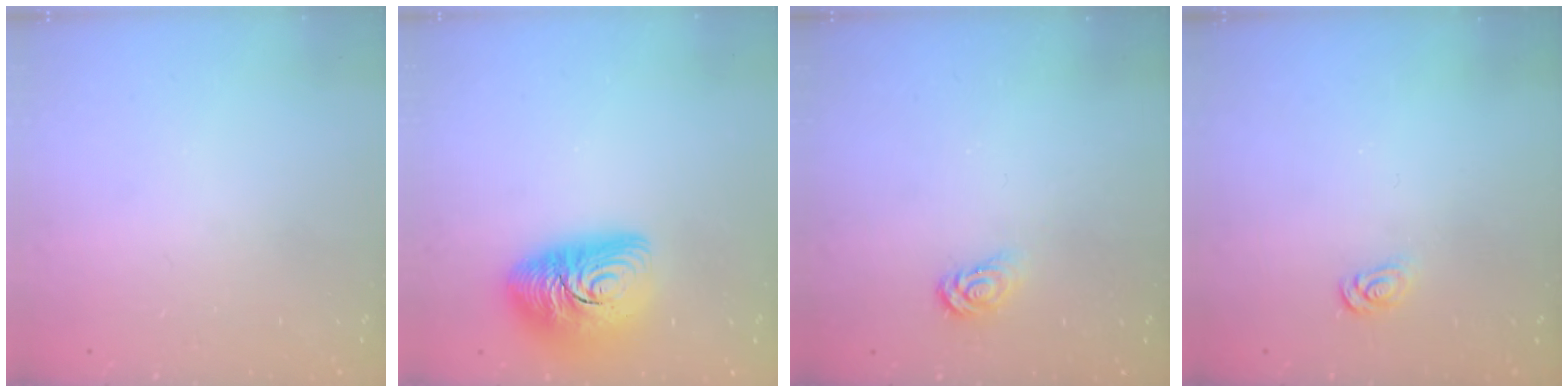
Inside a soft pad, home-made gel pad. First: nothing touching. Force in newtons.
{"total": 14.1, "press": 14.1, "slide": 1.2}
{"total": 3.1, "press": 3.1, "slide": 0.3}
{"total": 2.5, "press": 2.4, "slide": 0.3}